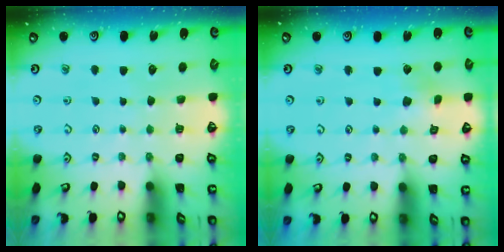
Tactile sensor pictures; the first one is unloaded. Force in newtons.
{"total": 2.9, "press": 2.9, "slide": 0.6}